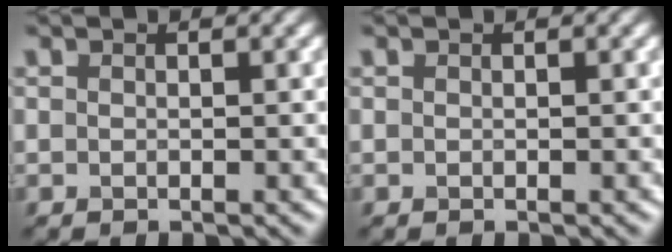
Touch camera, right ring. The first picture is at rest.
{"total": 0.0}